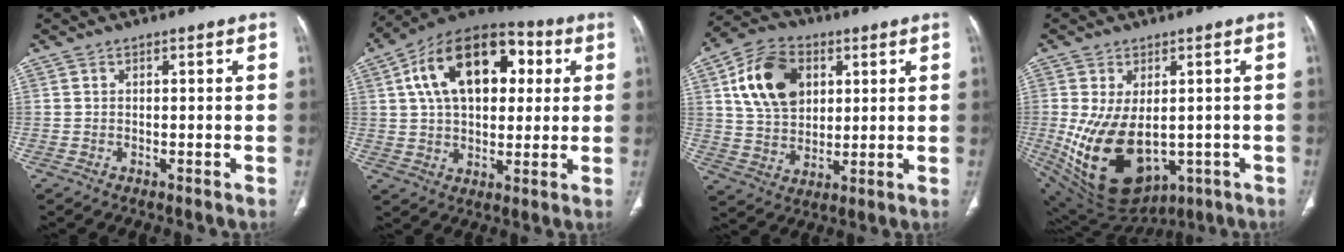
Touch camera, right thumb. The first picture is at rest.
{"total": 21.4, "force": [5.8, 12.9, 16.1], "torque": [-0.230, 0.016, 0.083]}
{"total": 14.3, "force": [4.6, 10.1, 9.1], "torque": [-0.139, -0.004, 0.083]}
{"total": 17.4, "force": [-2.7, 10.8, 13.4], "torque": [-0.244, -0.015, -0.005]}